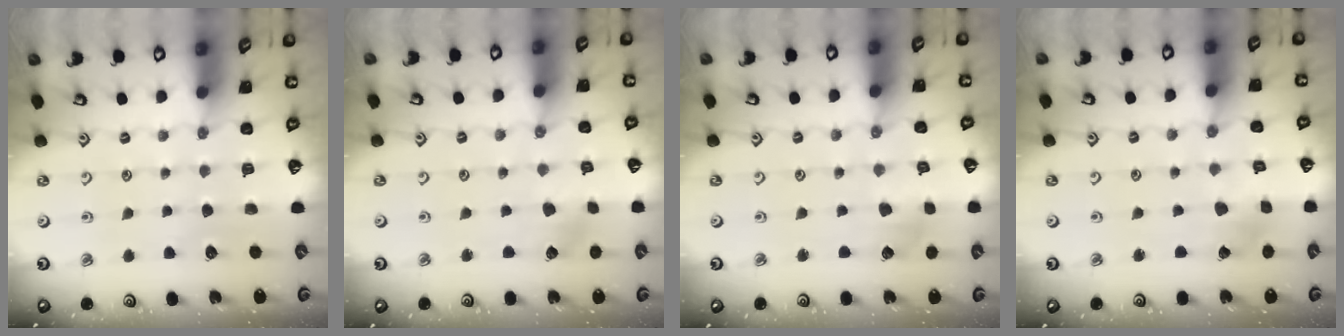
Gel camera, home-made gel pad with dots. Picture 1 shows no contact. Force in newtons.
{"total": 2.0, "press": 1.9, "slide": 0.6}
{"total": 2.6, "press": 2.6, "slide": 0.4}
{"total": 1.7, "press": 1.6, "slide": 0.4}